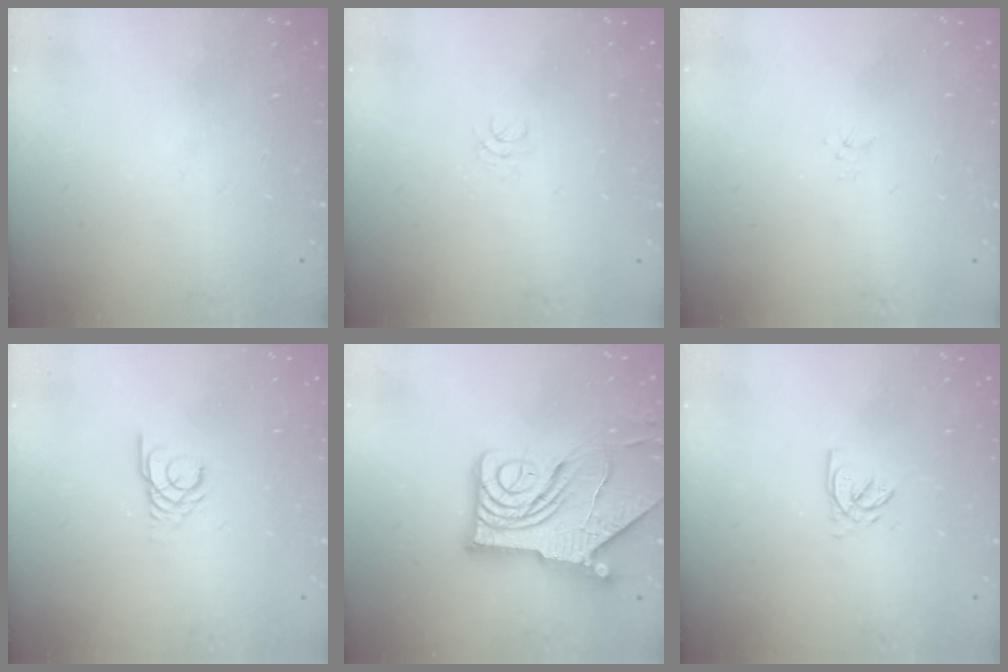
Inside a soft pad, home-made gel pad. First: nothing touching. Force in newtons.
{"total": 3.0, "press": 3.0, "slide": 0.2}
{"total": 1.5, "press": 1.5, "slide": 0.2}
{"total": 1.3, "press": 1.3, "slide": 0.2}
{"total": 16.1, "press": 16.0, "slide": 1.9}
{"total": 2.3, "press": 2.3, "slide": 0.3}